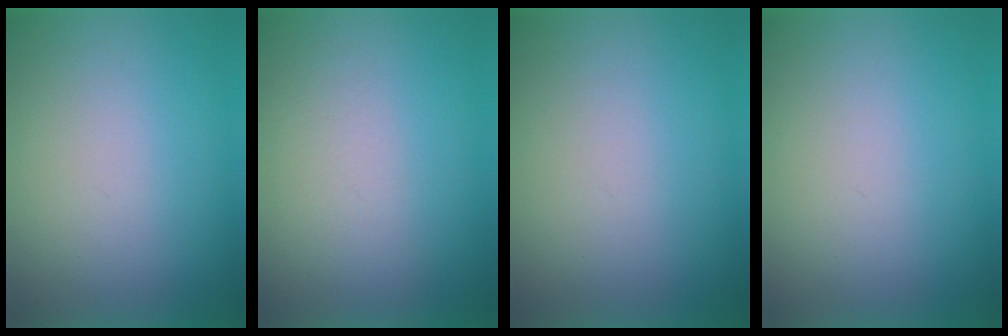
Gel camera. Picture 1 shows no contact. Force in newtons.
{"total": 3.2}
{"total": 0.0}
{"total": 0.0}